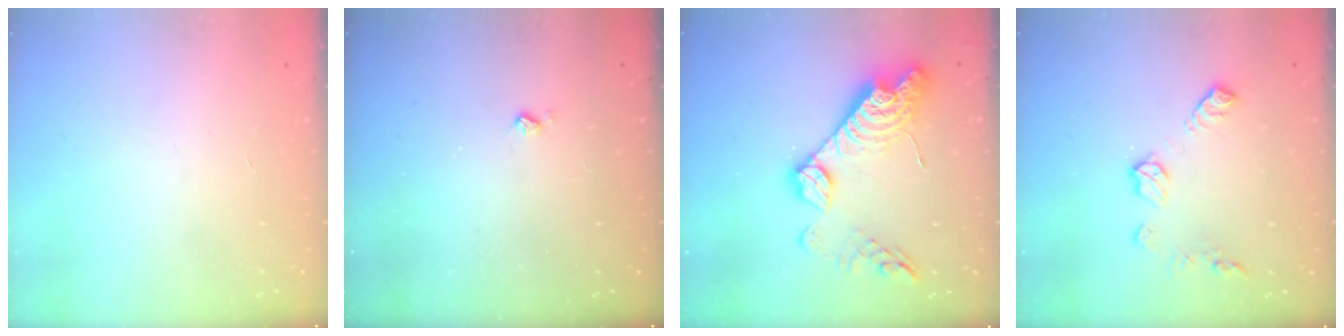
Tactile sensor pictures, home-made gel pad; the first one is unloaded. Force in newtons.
{"total": 2.2, "press": 2.2, "slide": 0.4}
{"total": 18.0, "press": 18.0, "slide": 1.1}
{"total": 9.2, "press": 9.2, "slide": 0.3}